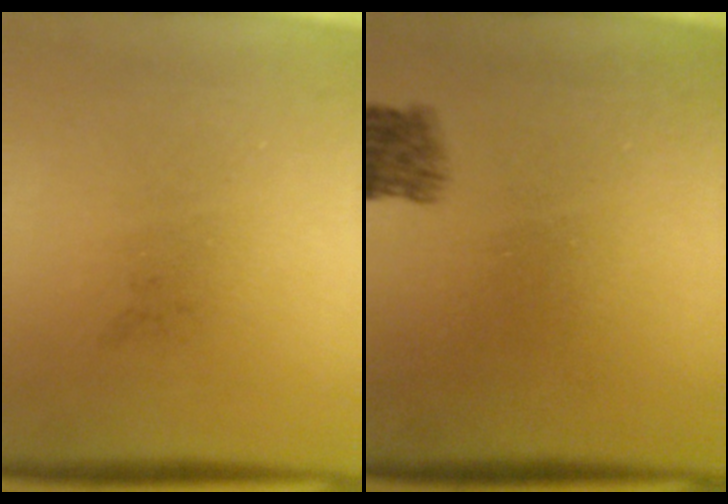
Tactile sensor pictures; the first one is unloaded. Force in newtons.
{"total": 2.9}